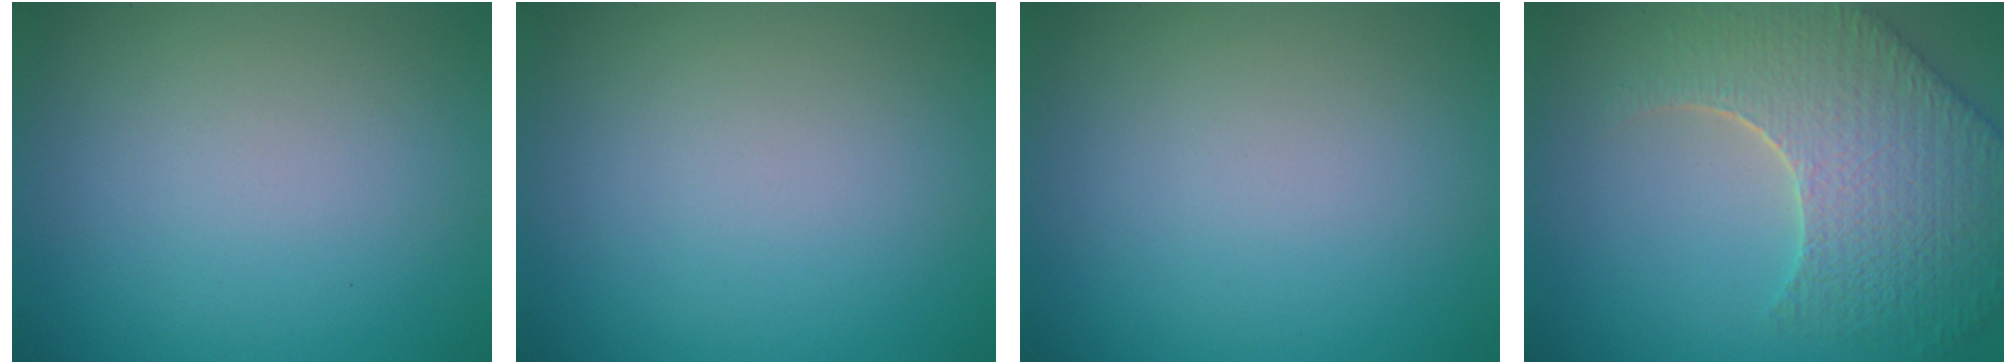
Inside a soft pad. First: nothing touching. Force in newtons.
{"total": 0.0}
{"total": 0.0}
{"total": 9.0, "press": 6.4, "slide": 6.3}